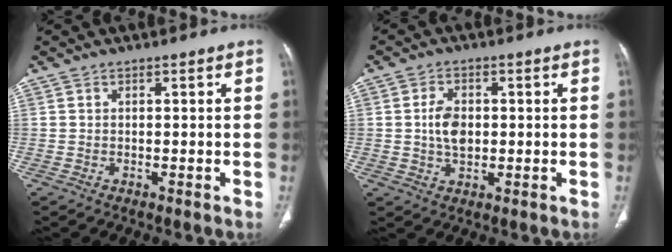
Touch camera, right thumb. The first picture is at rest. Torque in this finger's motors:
{"motor_torque": [1.33, 1.06, 0.87, -0.03, 0.06]}